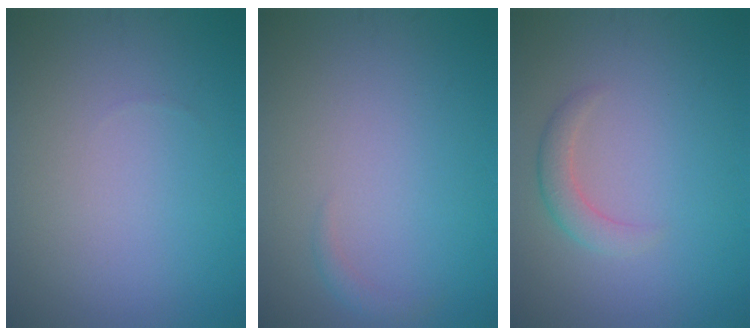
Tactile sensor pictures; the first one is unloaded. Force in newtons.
{"total": 0.8, "press": 0.8, "slide": 0.0}
{"total": 2.0, "press": 1.9, "slide": 0.2}